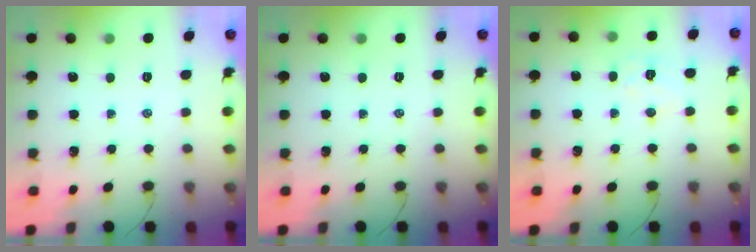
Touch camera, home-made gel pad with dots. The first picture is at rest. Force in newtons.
{"total": 0.0}
{"total": 5.6, "press": 5.6, "slide": 0.6}